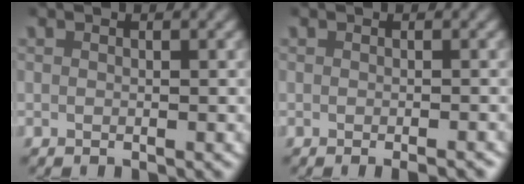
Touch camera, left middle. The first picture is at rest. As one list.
[{"total": 1.6, "force": [-1.3, 0.2, 0.9], "torque": [-0.003, 0.002, -0.020]}]